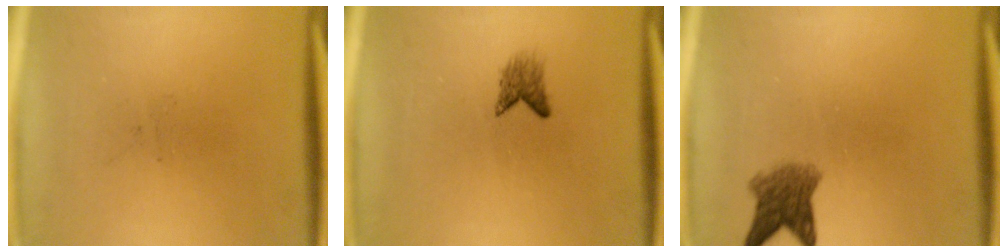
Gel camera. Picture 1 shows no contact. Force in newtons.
{"total": 1.9}
{"total": 4.4}